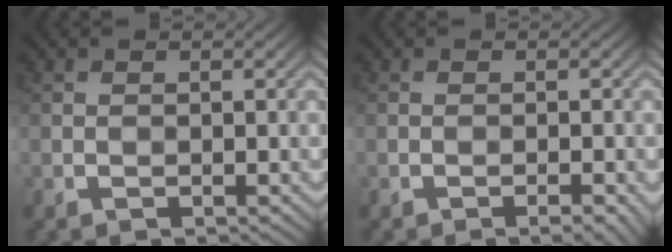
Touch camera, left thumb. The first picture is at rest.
{"total": 1.8, "force": [-1.0, 0.2, 1.4], "torque": [-0.019, 0.003, -0.015]}